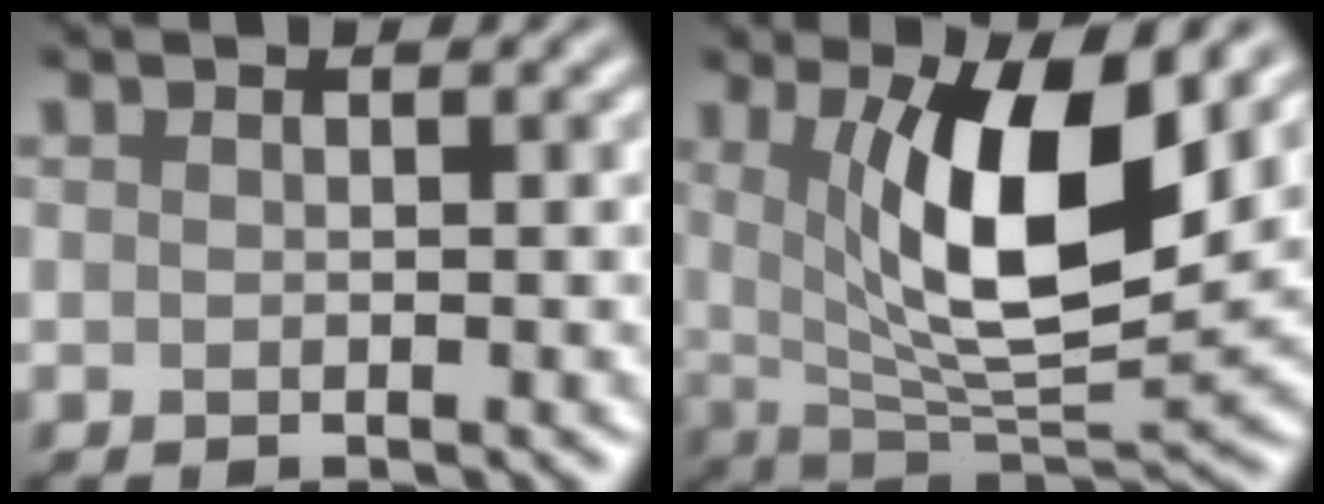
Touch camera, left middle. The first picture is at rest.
{"total": 10.0, "force": [2.5, 3.1, 9.2], "torque": [-0.150, -0.018, 0.049]}